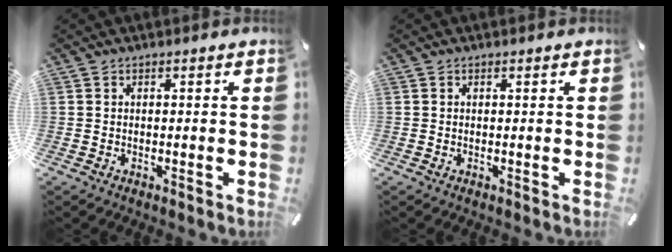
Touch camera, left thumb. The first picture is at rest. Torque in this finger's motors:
{"motor_torque": [-0.23, 0.04, -0.11, -0.01, -0.01]}